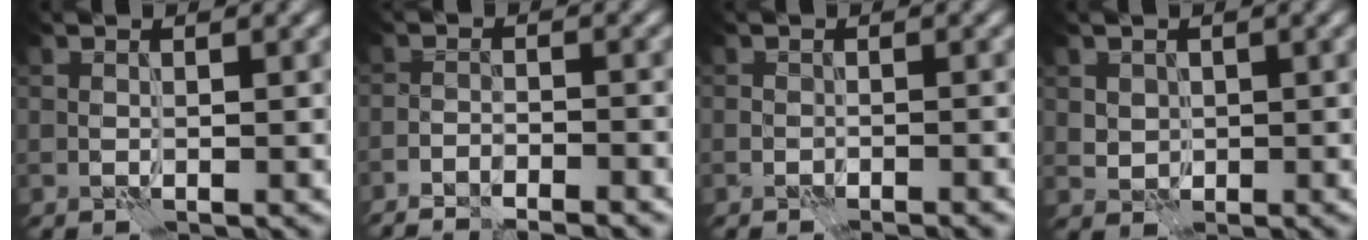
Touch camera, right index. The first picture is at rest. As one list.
[{"total": 5.2, "force": [-5.0, 0.9, 1.3], "torque": [-0.017, 0.008, -0.071]}, {"total": 1.2, "force": [-1.2, 0.0, -0.2], "torque": [0.007, -0.002, -0.023]}, {"total": 1.1, "force": [0.4, 1.0, -0.2], "torque": [0.000, 0.002, 0.014]}]